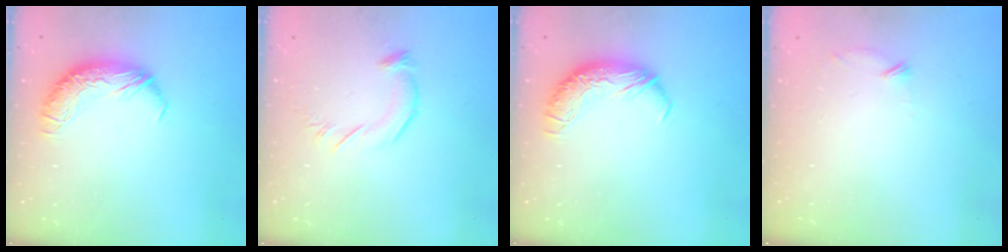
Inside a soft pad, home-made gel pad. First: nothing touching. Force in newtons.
{"total": 4.0, "press": 3.9, "slide": 0.2}
{"total": 0.0}
{"total": 7.6, "press": 7.5, "slide": 0.8}